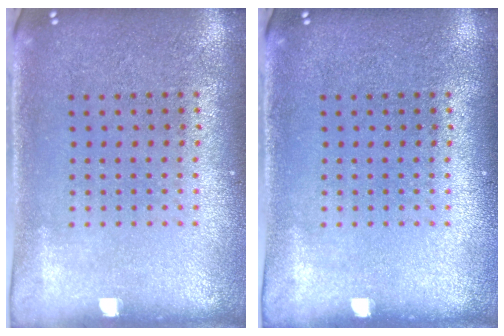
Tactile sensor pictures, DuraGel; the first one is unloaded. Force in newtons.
{"total": 0.0}